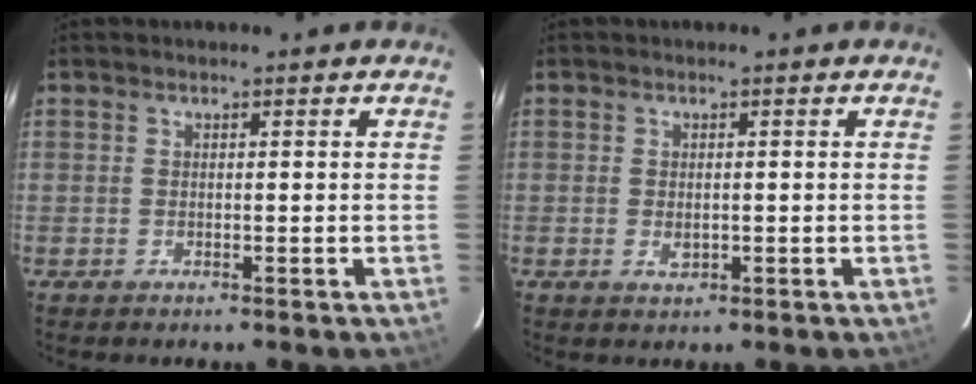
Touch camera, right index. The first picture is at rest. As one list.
[{"total": 1.9, "force": [-0.4, 1.3, 1.3], "torque": [-0.021, -0.002, -0.004]}]